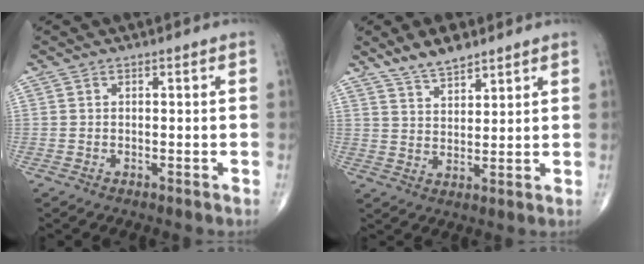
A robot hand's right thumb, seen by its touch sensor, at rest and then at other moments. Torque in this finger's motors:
{"motor_torque": [-0.35, 0.60, 0.02, 0.01, 0.01]}